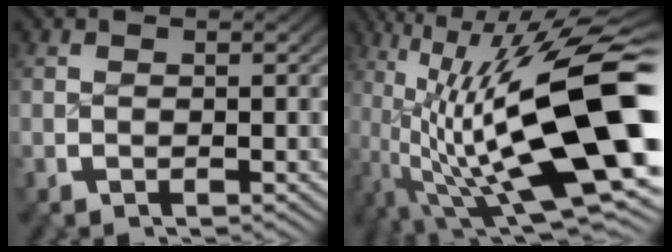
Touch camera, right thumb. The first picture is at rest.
{"total": 18.6, "force": [-1.2, 8.9, 16.3], "torque": [-0.278, -0.048, 0.015]}